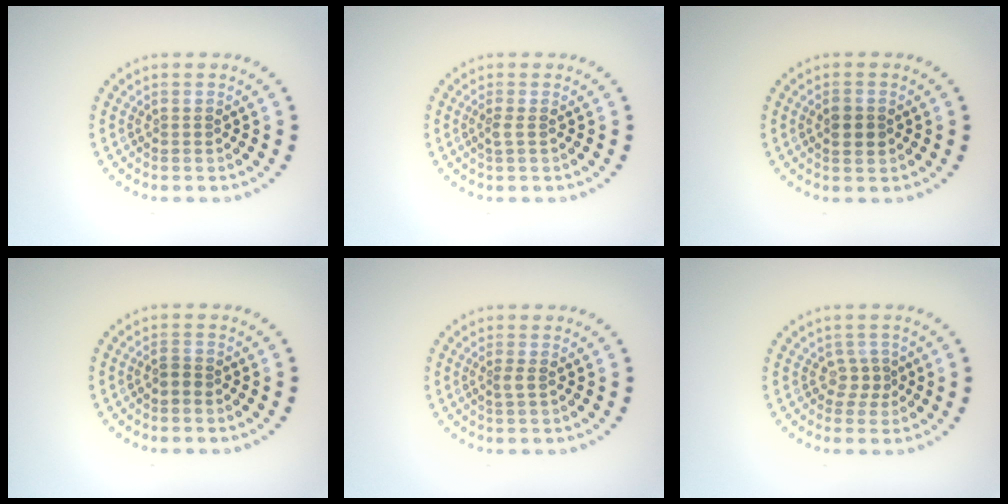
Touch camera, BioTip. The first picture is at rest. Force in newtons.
{"total": 0.9, "press": 0.7, "slide": 0.6}
{"total": 1.7, "press": 1.7, "slide": 0.1}
{"total": 1.1, "press": 0.9, "slide": 0.7}
{"total": 0.9, "press": 0.6, "slide": 0.6}
{"total": 1.5, "press": 1.1, "slide": 1.0}